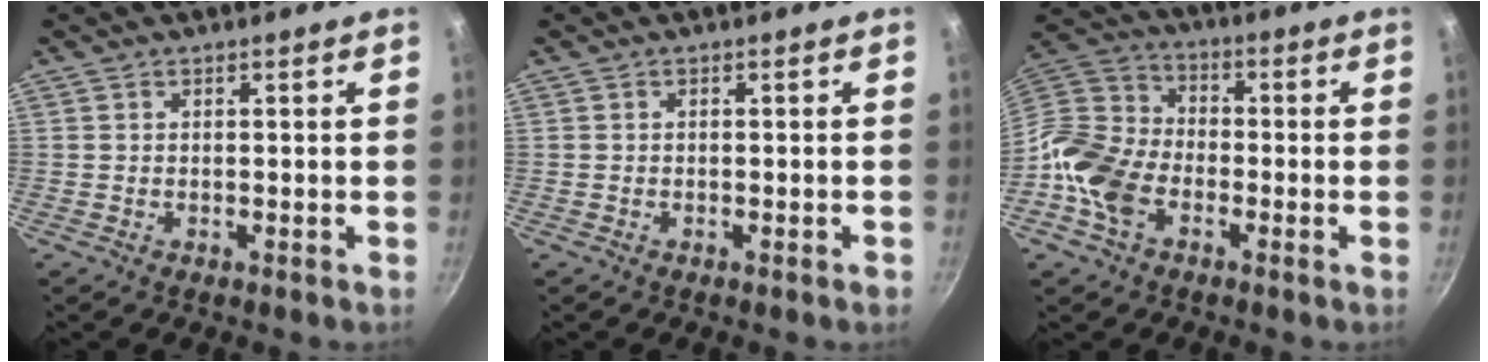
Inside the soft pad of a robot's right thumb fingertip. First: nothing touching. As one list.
[{"total": 0.8, "force": [-0.5, 0.1, 0.6], "torque": [-0.015, 0.006, -0.008]}, {"total": 13.2, "force": [-5.0, 9.1, 8.1], "torque": [-0.141, 0.037, -0.120]}]